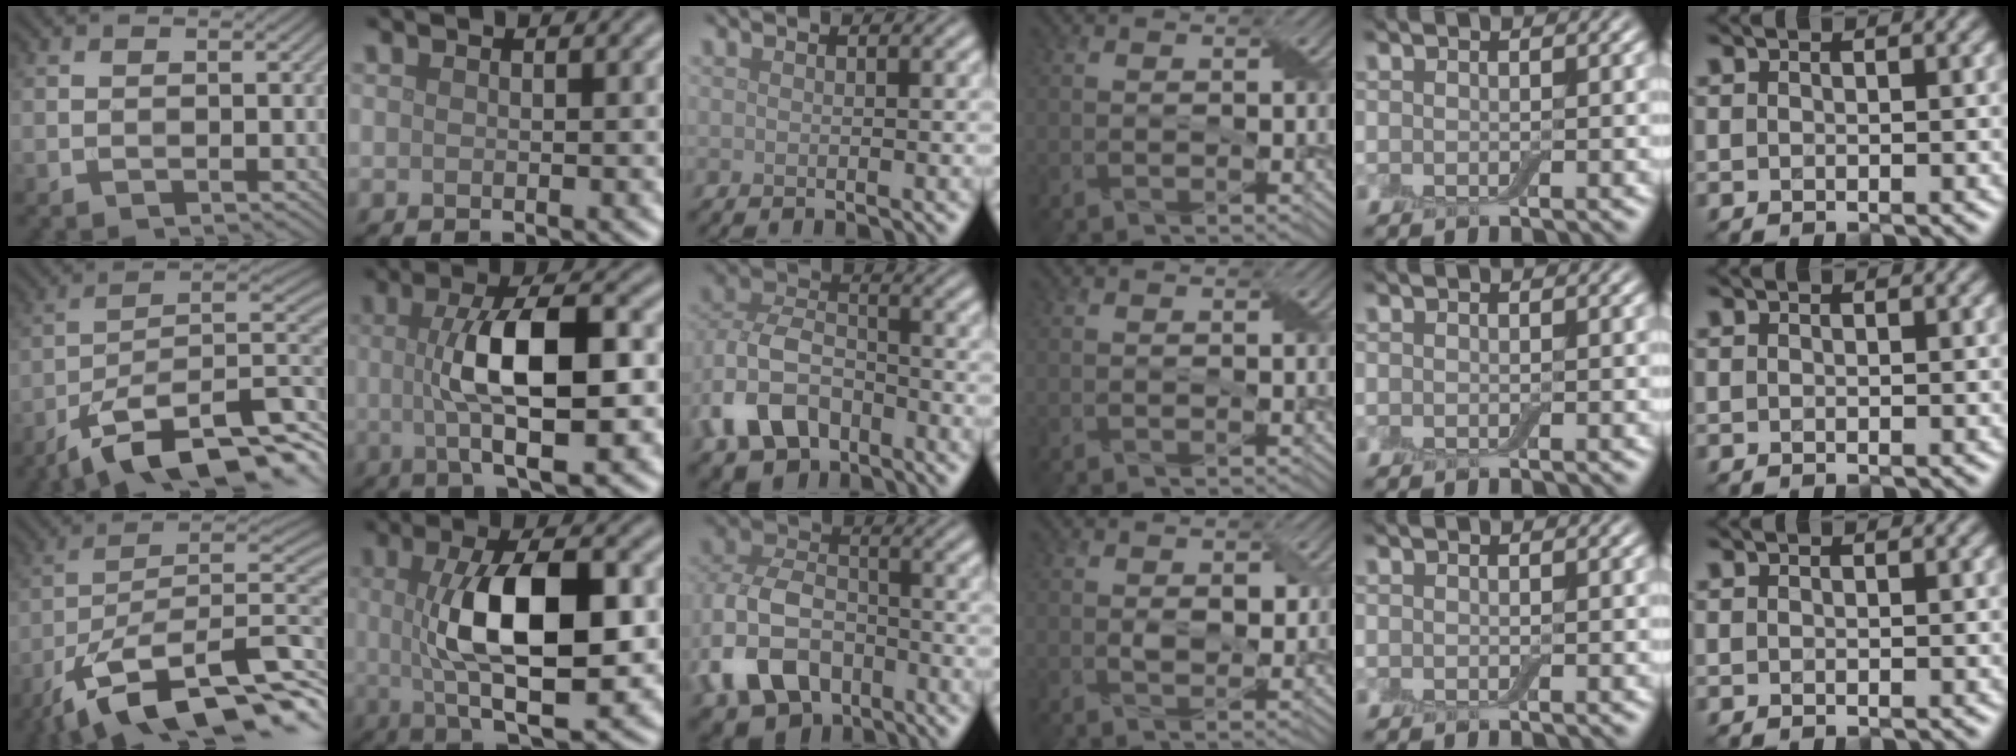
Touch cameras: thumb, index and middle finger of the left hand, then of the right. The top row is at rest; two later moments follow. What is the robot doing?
{"motion": "wrap", "object": "adhesive wrap"}